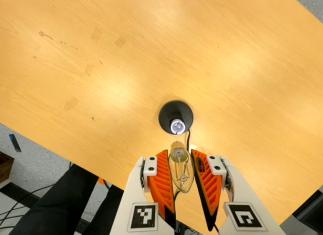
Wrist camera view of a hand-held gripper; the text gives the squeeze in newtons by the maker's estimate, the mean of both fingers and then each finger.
{"total": 12.5, "left": 13.1, "right": 12.0}